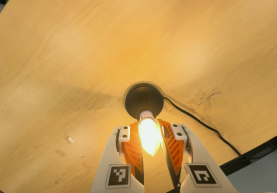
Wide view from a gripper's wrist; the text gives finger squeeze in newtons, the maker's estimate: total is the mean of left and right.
{"total": 12.4, "left": 11.2, "right": 13.6}